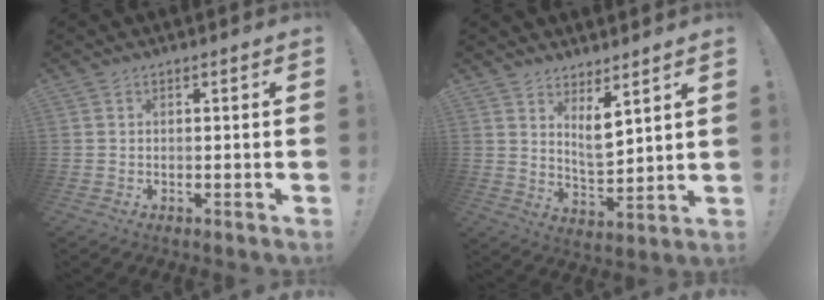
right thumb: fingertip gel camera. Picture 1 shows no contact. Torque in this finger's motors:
{"motor_torque": [0.19, 1.19, 0.13, 0.06, 0.01]}